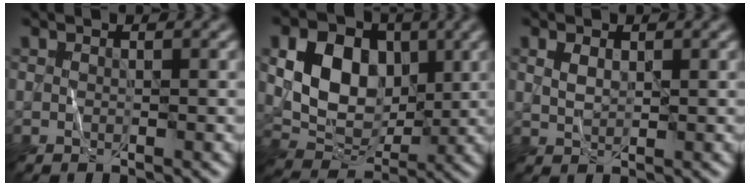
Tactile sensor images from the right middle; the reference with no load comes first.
{"total": 7.9, "force": [1.5, 5.8, 5.1], "torque": [-0.089, -0.002, 0.024]}
{"total": 1.5, "force": [0.7, 0.8, 1.0], "torque": [-0.022, -0.001, 0.017]}